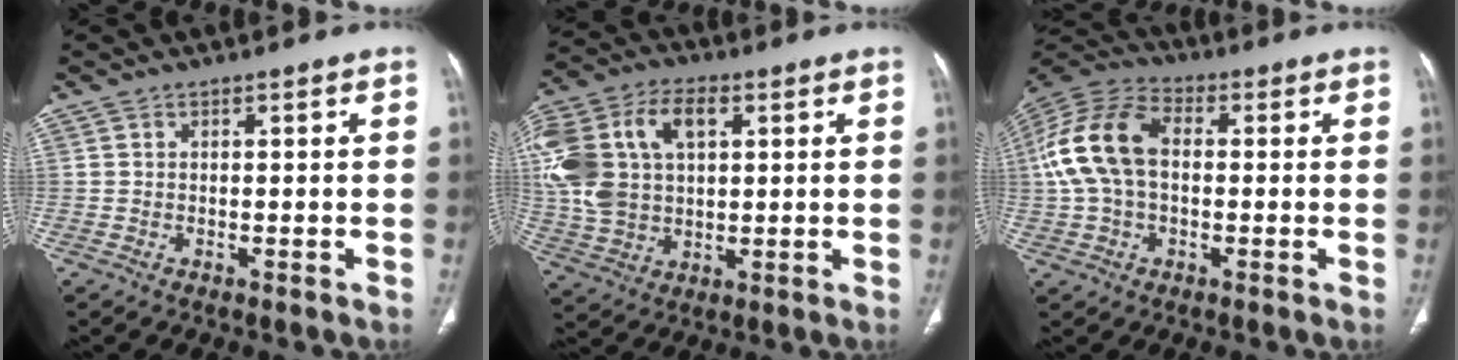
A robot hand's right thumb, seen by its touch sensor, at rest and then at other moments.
{"total": 20.1, "force": [4.6, 13.1, 14.5], "torque": [-0.316, 0.016, 0.085]}
{"total": 14.9, "force": [0.9, 9.6, 11.3], "torque": [-0.235, 0.036, 0.009]}